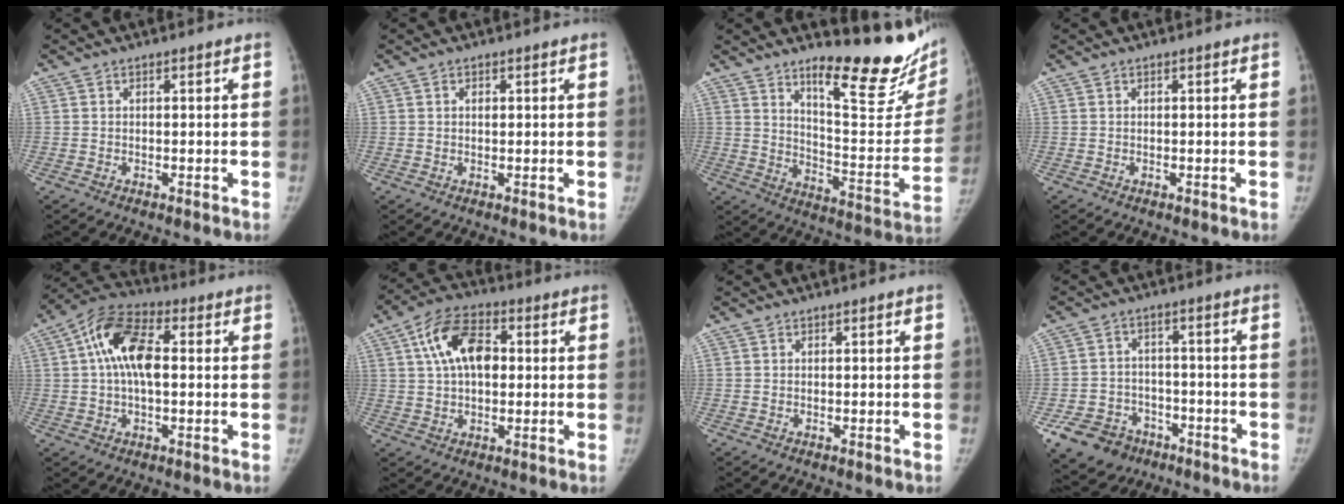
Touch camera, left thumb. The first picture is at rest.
{"total": 0.9, "force": [0.3, 0.6, 0.7], "torque": [-0.011, 0.001, 0.005]}
{"total": 22.6, "force": [16.2, 5.9, 14.5], "torque": [-0.156, -0.135, 0.234]}
{"total": 0.0}
{"total": 12.3, "force": [2.0, 6.3, 10.3], "torque": [-0.191, 0.026, 0.024]}
{"total": 12.0, "force": [2.8, 7.1, 9.2], "torque": [-0.151, 0.015, 0.042]}
{"total": 0.0}
{"total": 10.7, "force": [-6.1, 8.2, 3.1], "torque": [-0.053, 0.038, -0.091]}